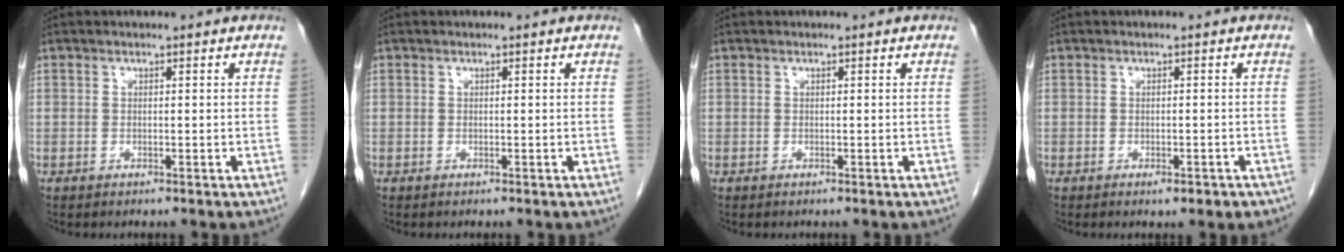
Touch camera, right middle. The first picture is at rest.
{"total": 0.0}
{"total": 0.0}
{"total": 2.0, "force": [-1.2, 0.6, 1.5], "torque": [-0.018, -0.002, -0.013]}